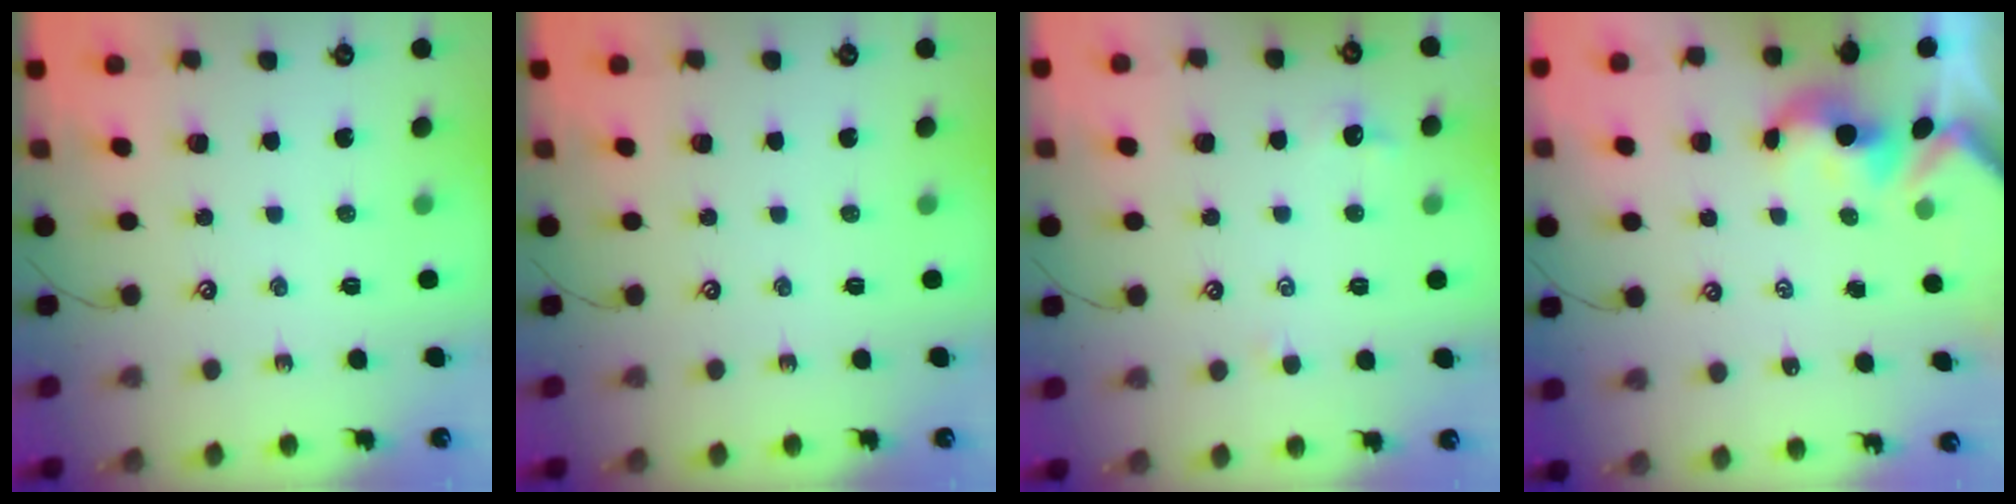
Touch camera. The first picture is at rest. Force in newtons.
{"total": 0.0}
{"total": 0.9, "press": 0.8, "slide": 0.5}
{"total": 1.7, "press": 1.7, "slide": 0.2}